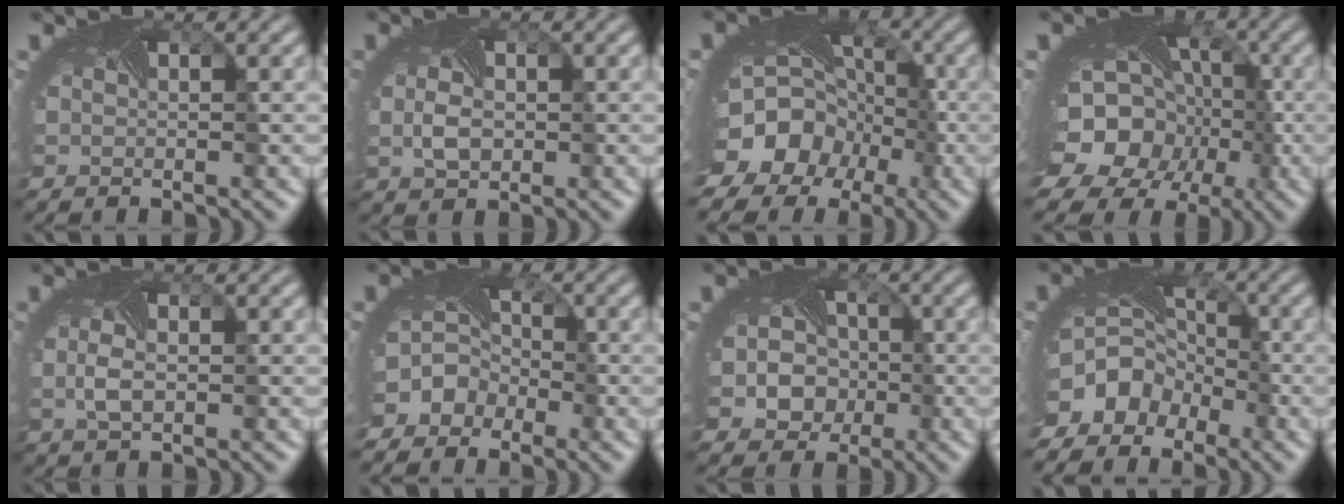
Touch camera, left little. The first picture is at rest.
{"total": 2.0, "force": [-0.3, 1.3, 1.5], "torque": [-0.039, -0.002, -0.007]}
{"total": 12.8, "force": [-5.3, 10.5, 5.1], "torque": [-0.092, -0.035, -0.097]}
{"total": 18.4, "force": [-5.9, 14.6, 9.6], "torque": [-0.166, -0.043, -0.097]}
{"total": 1.7, "force": [-0.3, 0.6, 1.5], "torque": [-0.045, -0.003, -0.004]}
{"total": 7.1, "force": [-3.7, 5.8, 1.7], "torque": [-0.024, -0.009, -0.071]}
{"total": 7.4, "force": [-1.3, 6.5, 3.3], "torque": [-0.045, -0.003, -0.043]}
{"total": 9.2, "force": [-5.2, 7.1, 3.0], "torque": [-0.055, -0.022, -0.087]}